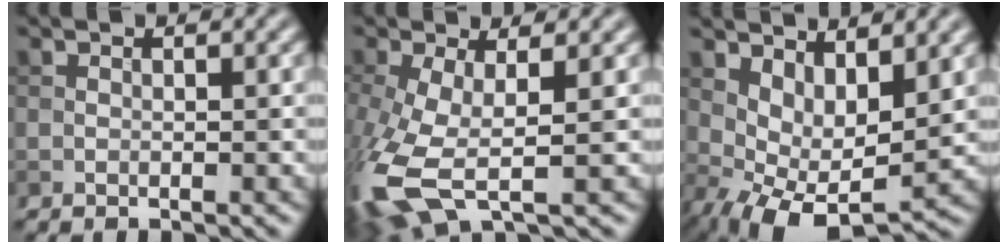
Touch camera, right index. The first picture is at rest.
{"total": 8.8, "force": [-2.5, 3.5, 7.6], "torque": [-0.196, -0.027, -0.047]}
{"total": 5.9, "force": [1.4, 3.1, 4.8], "torque": [-0.082, -0.015, 0.033]}